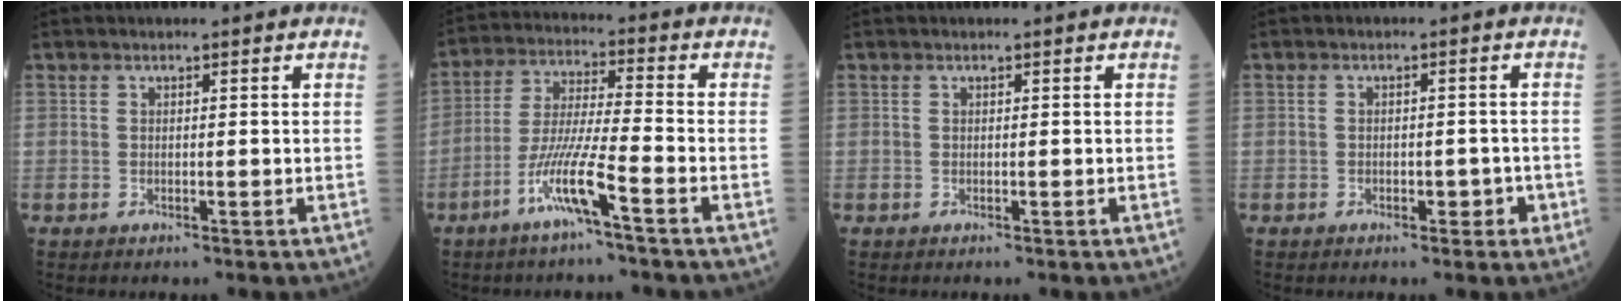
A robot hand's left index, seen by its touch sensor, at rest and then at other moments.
{"total": 8.8, "force": [-4.9, -0.7, 7.3], "torque": [-0.150, -0.006, -0.098]}
{"total": 0.0}
{"total": 2.5, "force": [-1.2, 1.4, 1.7], "torque": [-0.018, 0.007, -0.015]}